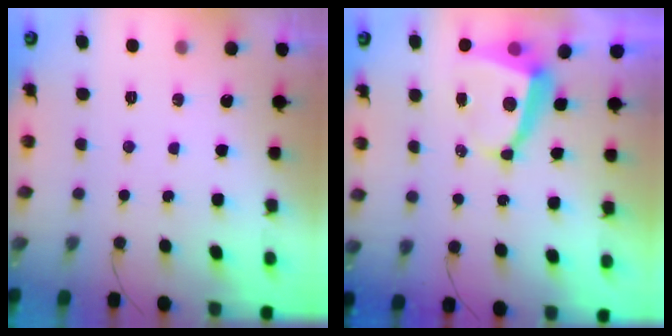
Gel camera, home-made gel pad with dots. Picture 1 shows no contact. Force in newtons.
{"total": 6.3, "press": 6.3, "slide": 0.6}